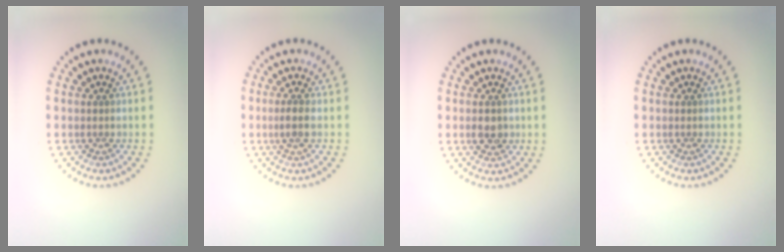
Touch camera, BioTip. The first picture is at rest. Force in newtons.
{"total": 1.6, "press": 1.4, "slide": 0.8}
{"total": 1.8, "press": 1.8, "slide": 0.3}
{"total": 0.0}